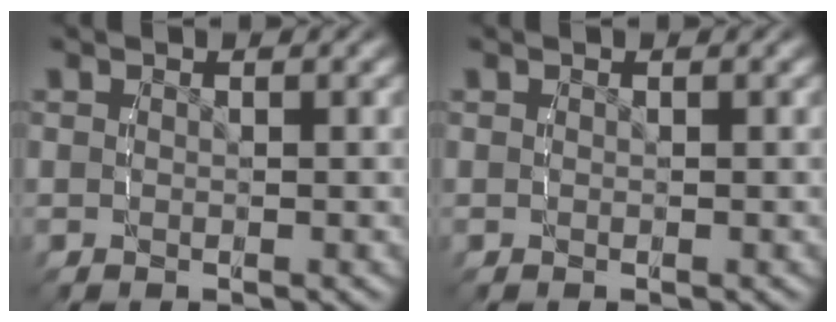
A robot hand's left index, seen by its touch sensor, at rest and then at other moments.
{"total": 0.0}